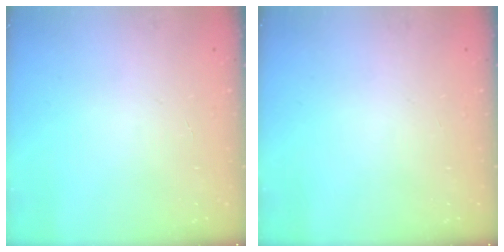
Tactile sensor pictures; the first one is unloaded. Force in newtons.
{"total": 0.0}